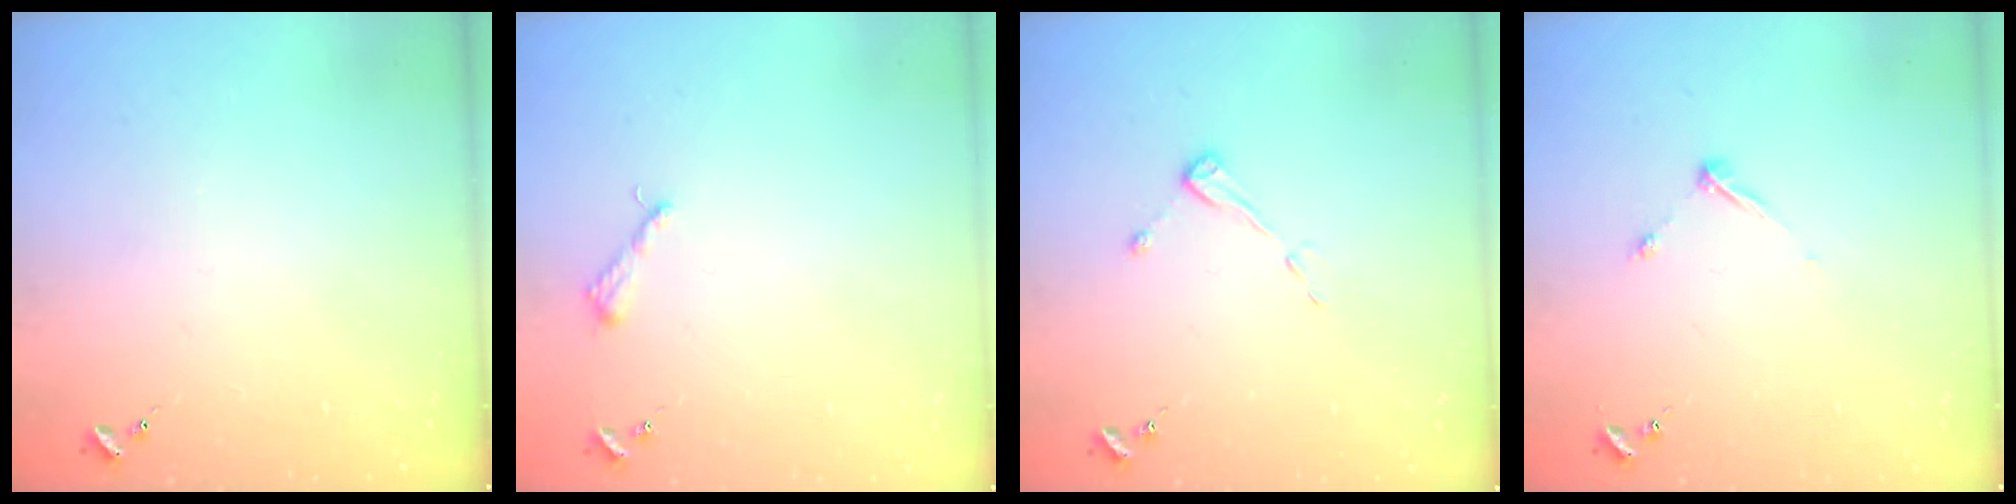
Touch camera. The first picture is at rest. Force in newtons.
{"total": 3.6, "press": 3.6, "slide": 0.4}
{"total": 4.3, "press": 4.3, "slide": 0.5}
{"total": 4.8, "press": 4.8, "slide": 0.6}